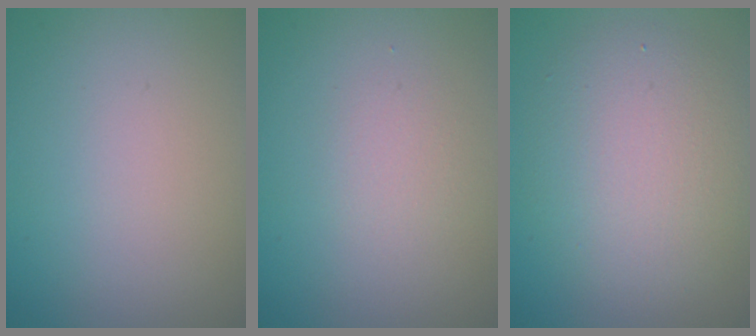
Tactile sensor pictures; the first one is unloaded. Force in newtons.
{"total": 1.3, "press": 1.3, "slide": 0.0}
{"total": 5.7, "press": 5.7, "slide": 0.3}